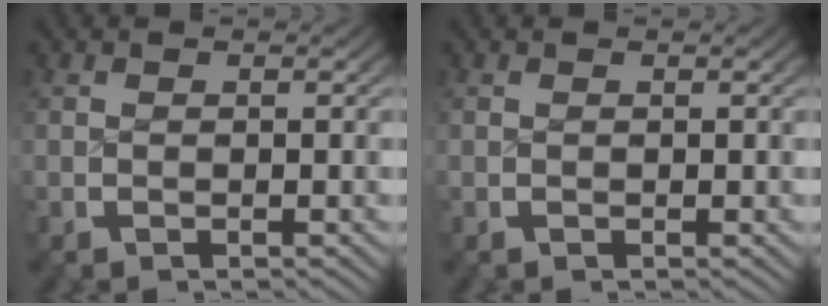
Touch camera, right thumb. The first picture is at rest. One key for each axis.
{"total": 0.0}